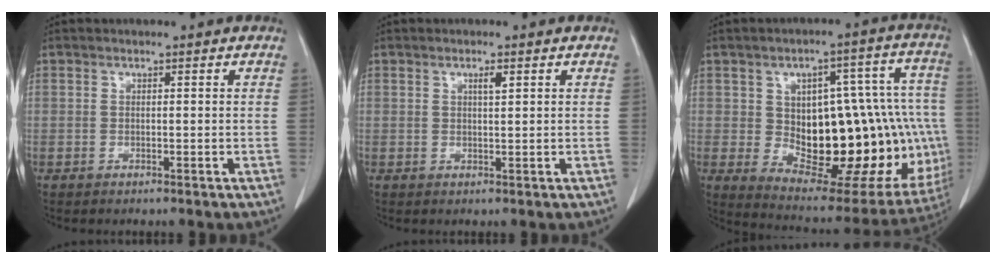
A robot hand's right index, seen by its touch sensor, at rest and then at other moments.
{"total": 1.4, "force": [0.7, 0.1, 1.2], "torque": [-0.023, -0.001, 0.011]}
{"total": 26.4, "force": [-2.8, 11.1, 23.7], "torque": [-0.244, 0.036, -0.005]}